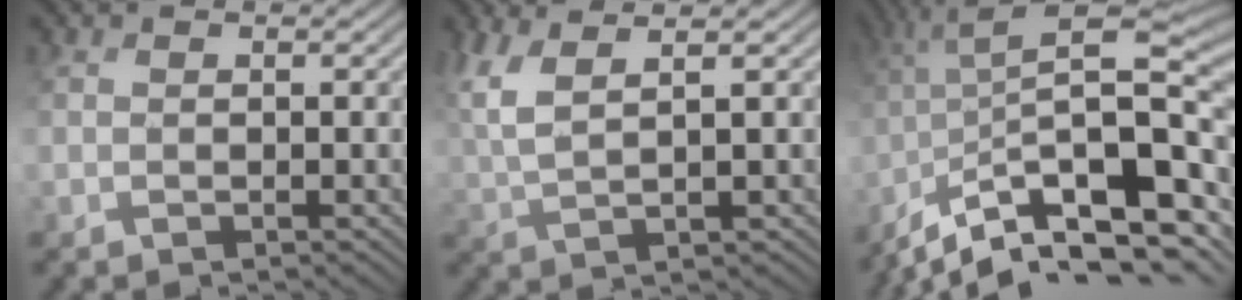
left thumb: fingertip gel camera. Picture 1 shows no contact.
{"total": 6.7, "force": [3.2, 1.7, 5.7], "torque": [-0.127, 0.017, 0.065]}
{"total": 17.2, "force": [-10.1, 4.6, 13.2], "torque": [-0.206, 0.027, -0.158]}